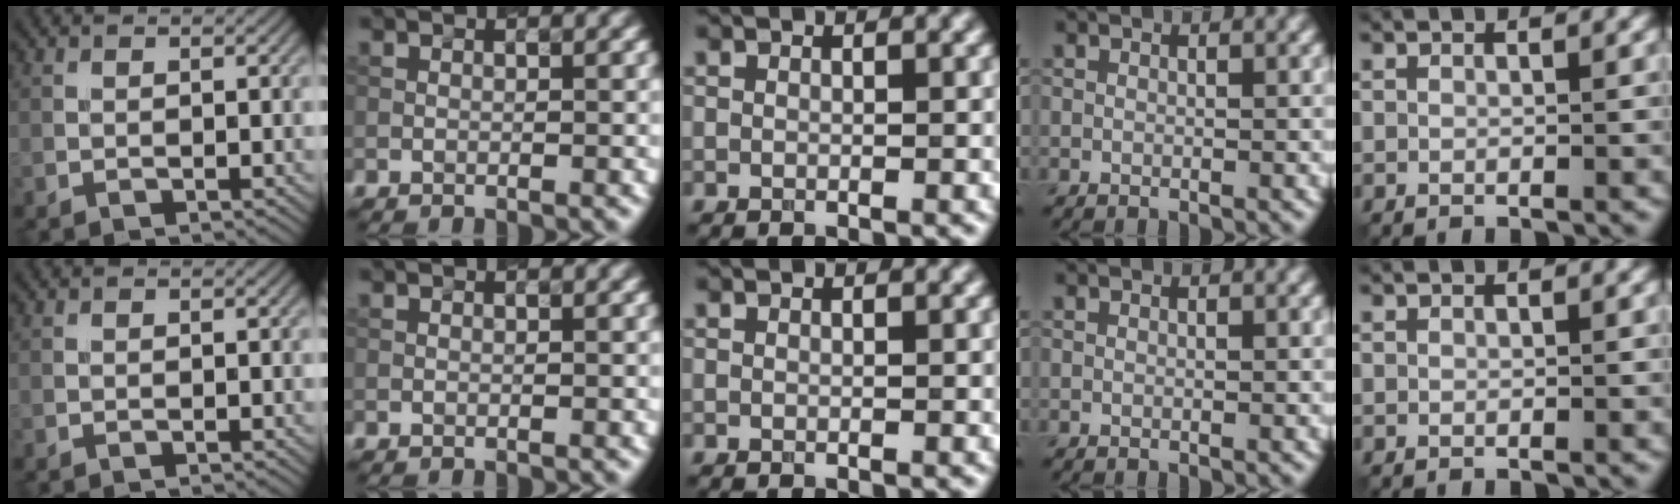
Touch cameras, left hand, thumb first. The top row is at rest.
{}